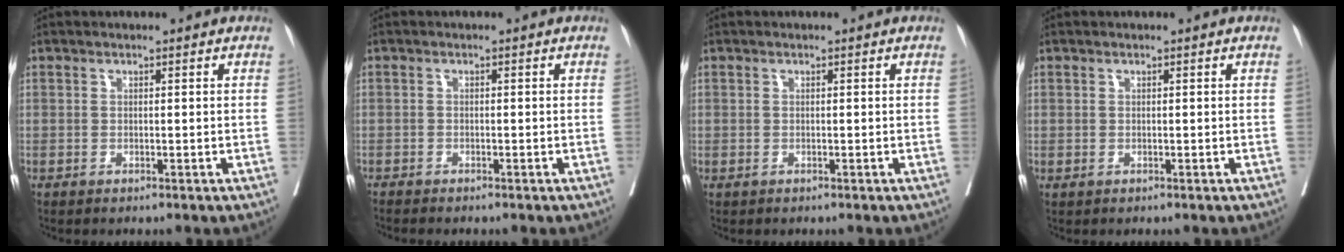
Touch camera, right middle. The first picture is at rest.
{"total": 1.6, "force": [-1.5, 0.2, 0.5], "torque": [-0.009, -0.004, -0.024]}
{"total": 0.0}
{"total": 0.0}